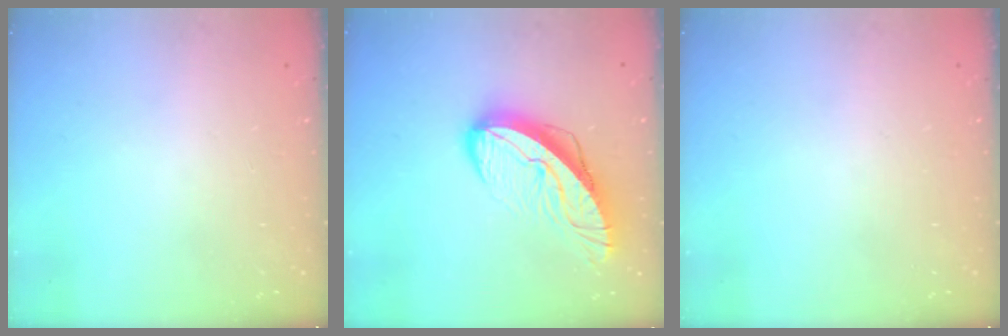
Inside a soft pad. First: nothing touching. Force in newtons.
{"total": 12.0, "press": 11.9, "slide": 1.3}
{"total": 0.0}